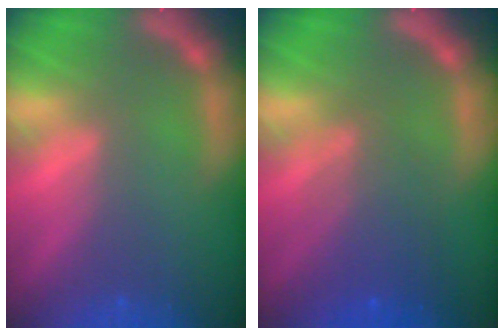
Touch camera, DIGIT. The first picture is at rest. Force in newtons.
{"total": 5.1}